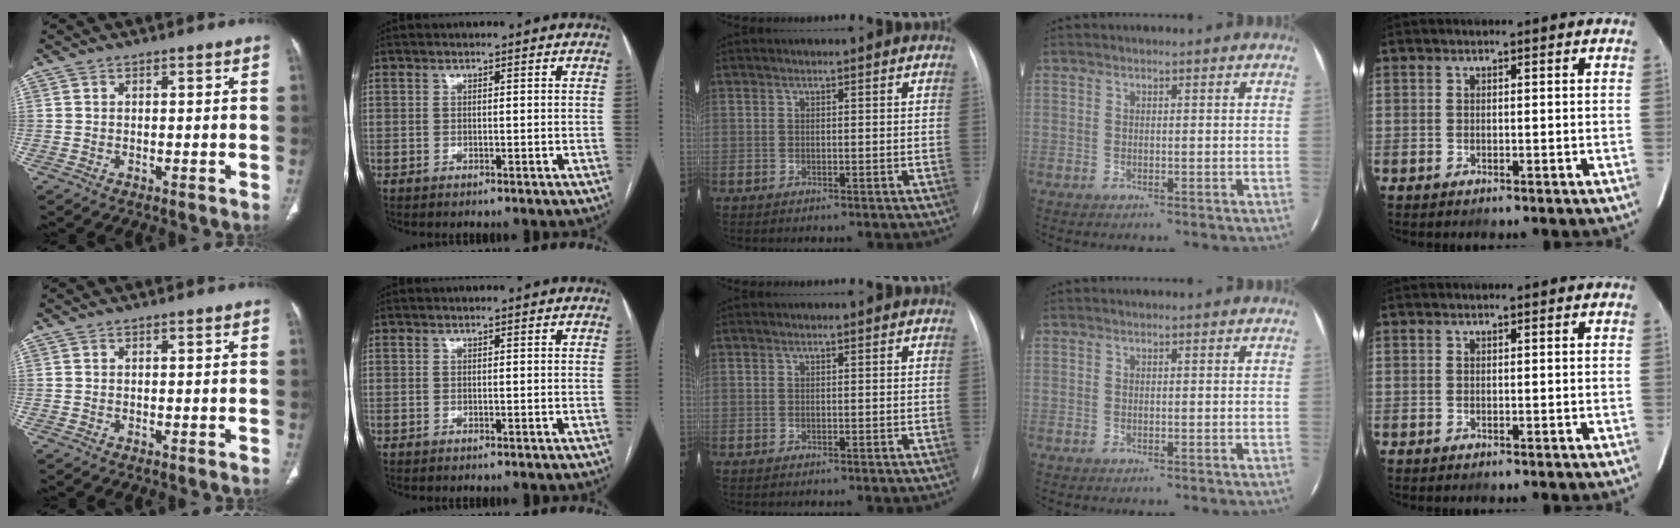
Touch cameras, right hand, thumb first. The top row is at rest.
{}